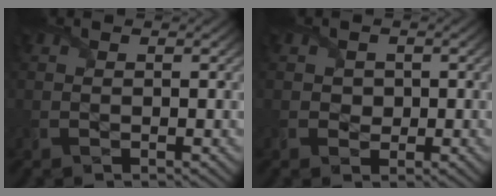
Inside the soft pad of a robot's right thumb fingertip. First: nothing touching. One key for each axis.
{"total": 1.5, "fx": 0.2, "fy": 1.5, "fz": 0.4, "tx": -0.012, "ty": -0.004, "tz": -0.002}